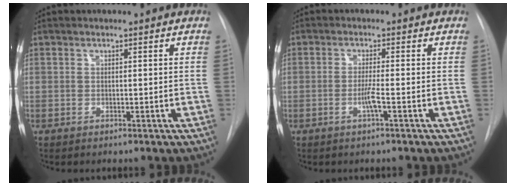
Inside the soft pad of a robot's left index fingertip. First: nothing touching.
{"total": 2.2, "force": [-0.9, -0.4, 2.0], "torque": [-0.042, -0.003, -0.019]}